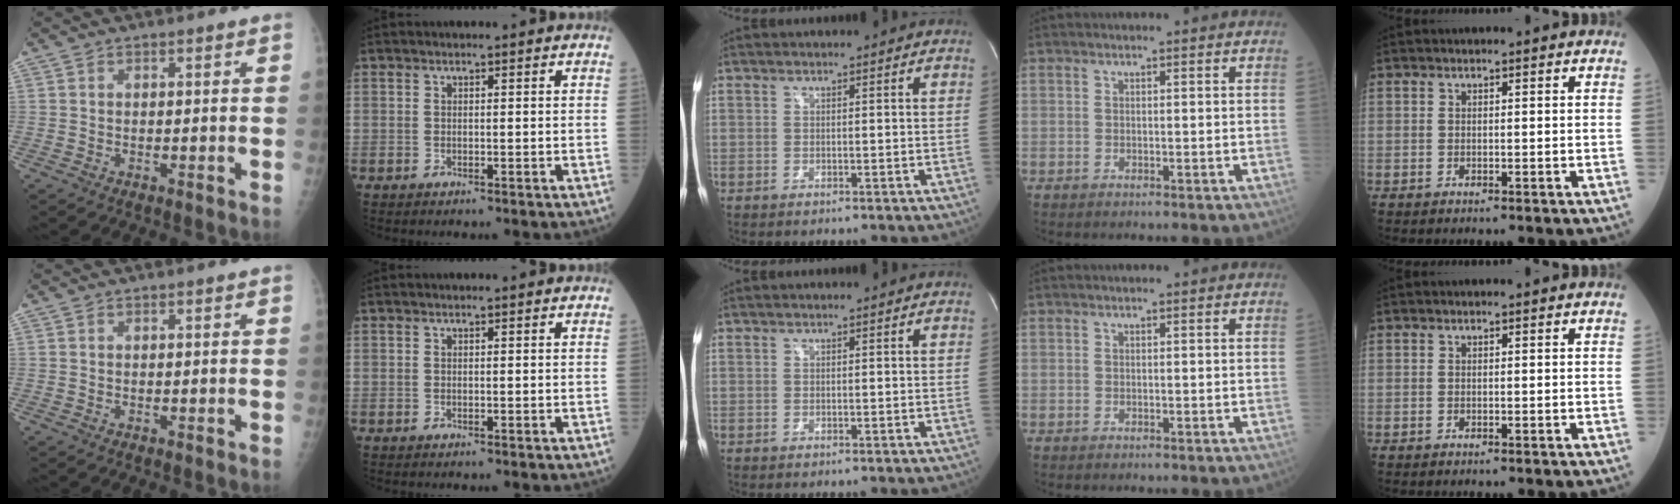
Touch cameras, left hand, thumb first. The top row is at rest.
{}